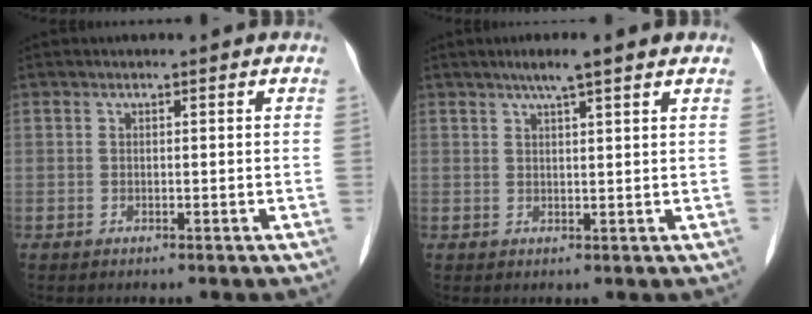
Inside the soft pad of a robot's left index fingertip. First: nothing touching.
{"total": 5.1, "force": [3.8, 0.2, 3.5], "torque": [-0.058, 0.022, 0.063]}